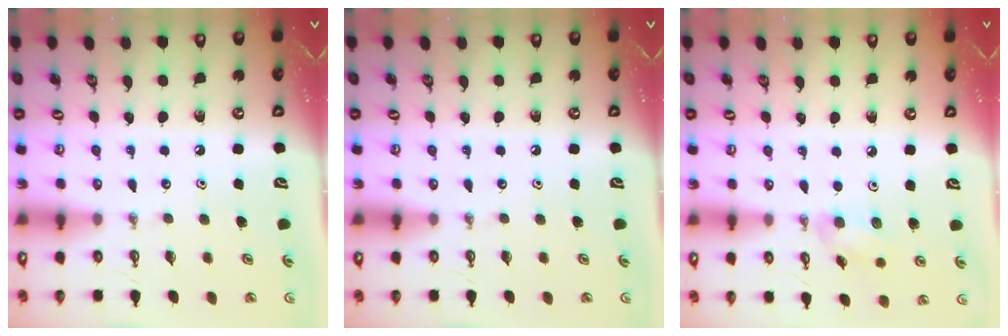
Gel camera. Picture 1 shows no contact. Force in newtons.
{"total": 0.0}
{"total": 5.8, "press": 5.7, "slide": 1.4}